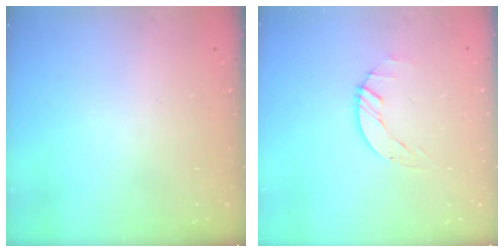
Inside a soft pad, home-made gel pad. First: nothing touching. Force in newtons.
{"total": 1.5, "press": 1.4, "slide": 0.3}